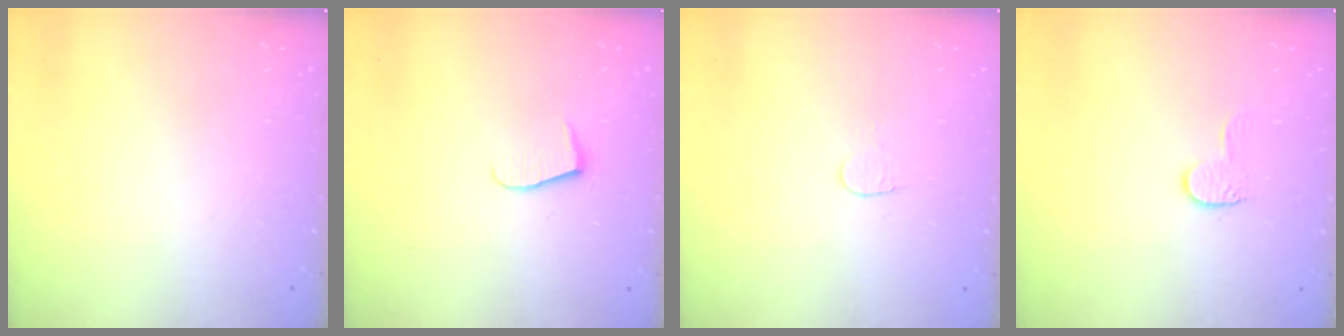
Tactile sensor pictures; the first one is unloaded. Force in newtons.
{"total": 7.0, "press": 6.9, "slide": 0.5}
{"total": 3.6, "press": 3.6, "slide": 0.3}
{"total": 4.2, "press": 4.2, "slide": 0.3}